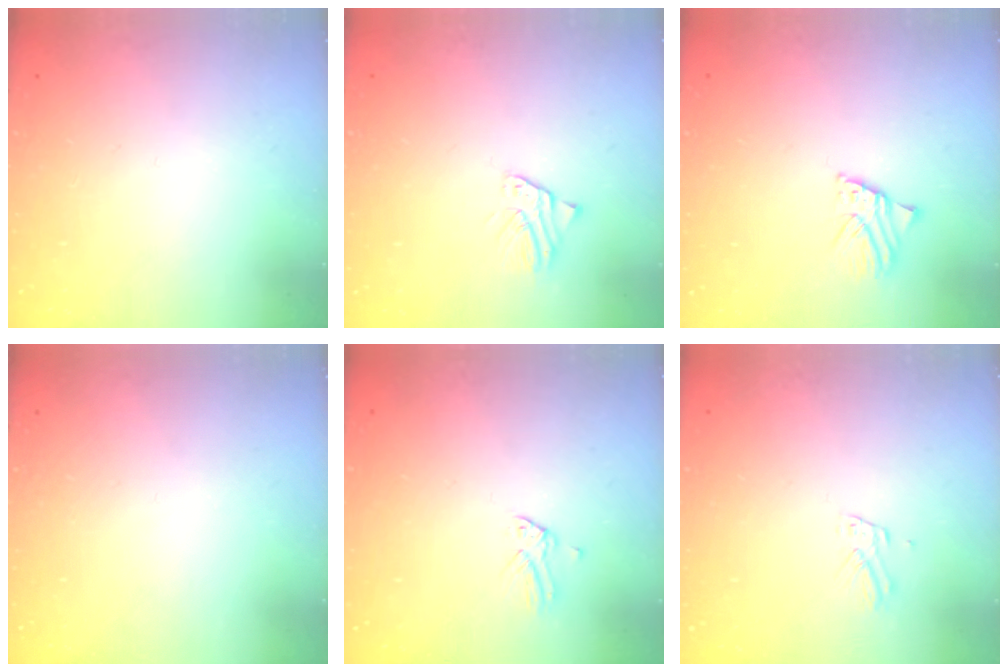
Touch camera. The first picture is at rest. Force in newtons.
{"total": 2.5, "press": 2.5, "slide": 0.2}
{"total": 2.6, "press": 2.6, "slide": 0.2}
{"total": 0.0}
{"total": 0.0}
{"total": 2.7, "press": 2.7, "slide": 0.2}